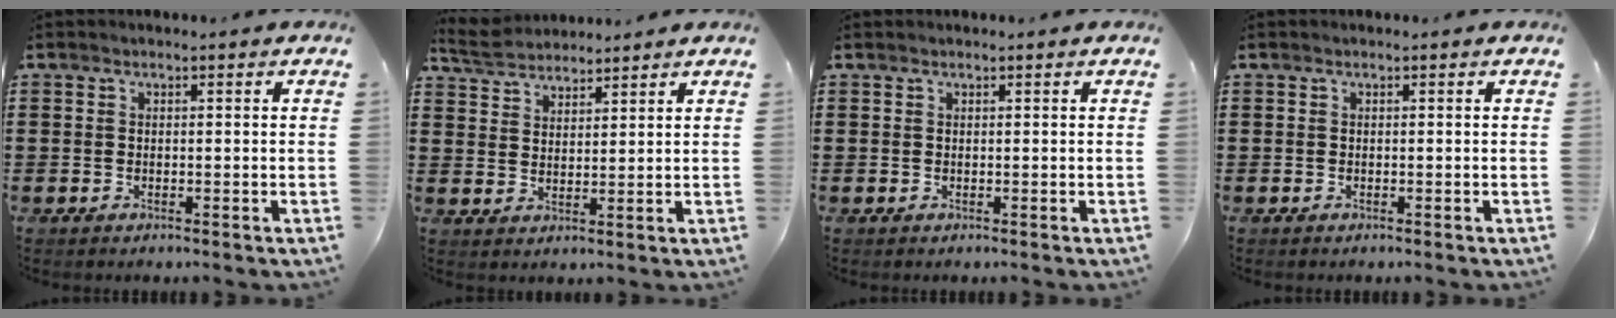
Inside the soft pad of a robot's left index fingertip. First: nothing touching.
{"total": 4.2, "force": [3.9, 1.3, 0.8], "torque": [-0.032, -0.005, 0.073]}
{"total": 0.0}
{"total": 0.0}